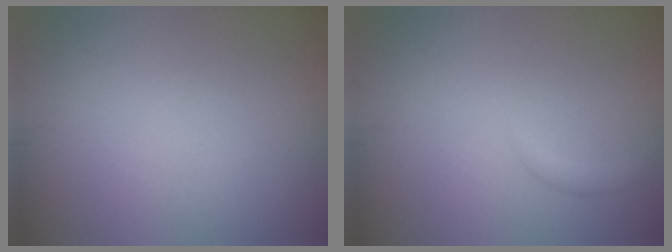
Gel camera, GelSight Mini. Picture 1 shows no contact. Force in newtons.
{"total": 1.0, "press": 1.0, "slide": 0.0}